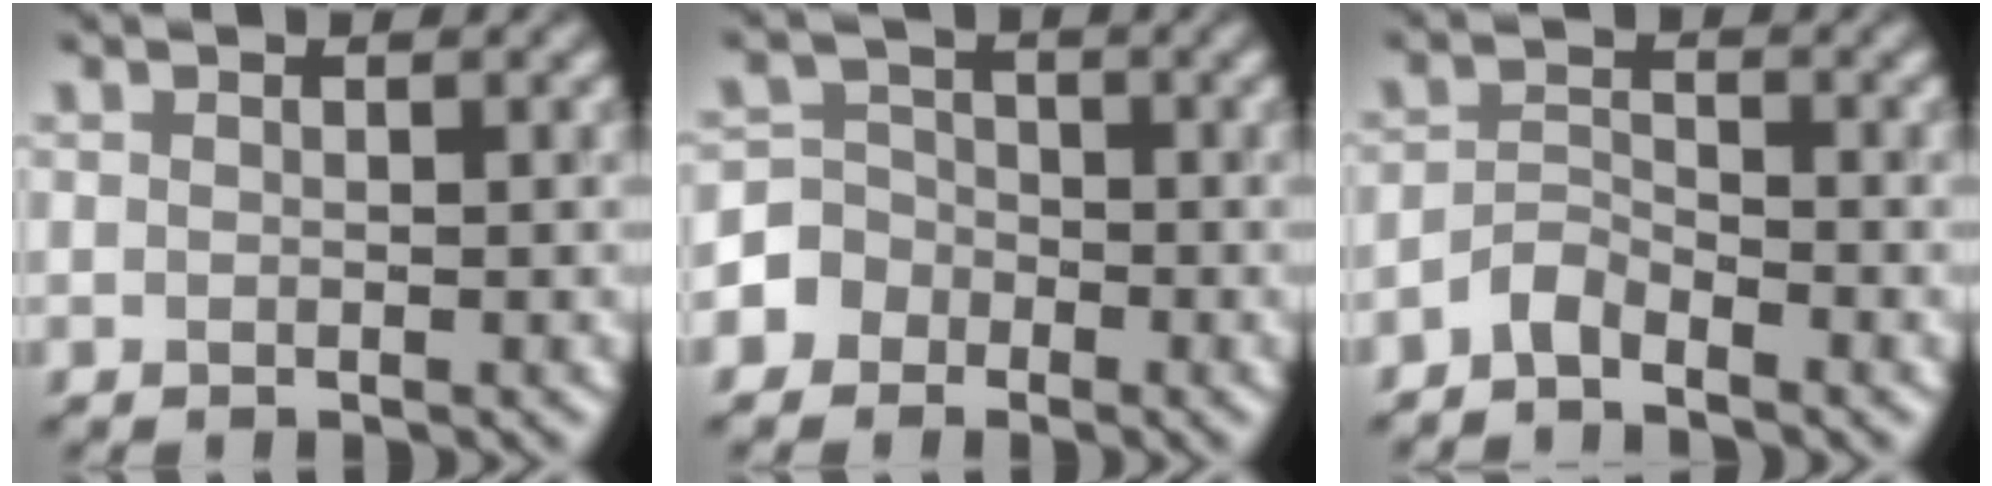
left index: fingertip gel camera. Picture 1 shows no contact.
{"total": 3.3, "force": [-1.6, 2.9, 0.1], "torque": [0.024, 0.009, -0.048]}
{"total": 1.8, "force": [-1.7, 0.4, 0.6], "torque": [-0.013, 0.010, -0.039]}